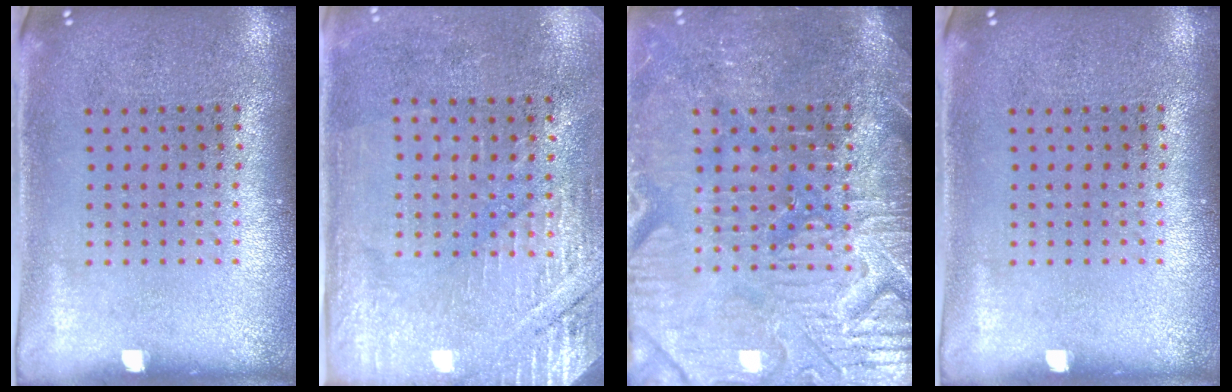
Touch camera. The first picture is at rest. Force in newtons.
{"total": 2.9, "press": 2.7, "slide": 1.1}
{"total": 4.1, "press": 3.9, "slide": 1.4}
{"total": 0.0}